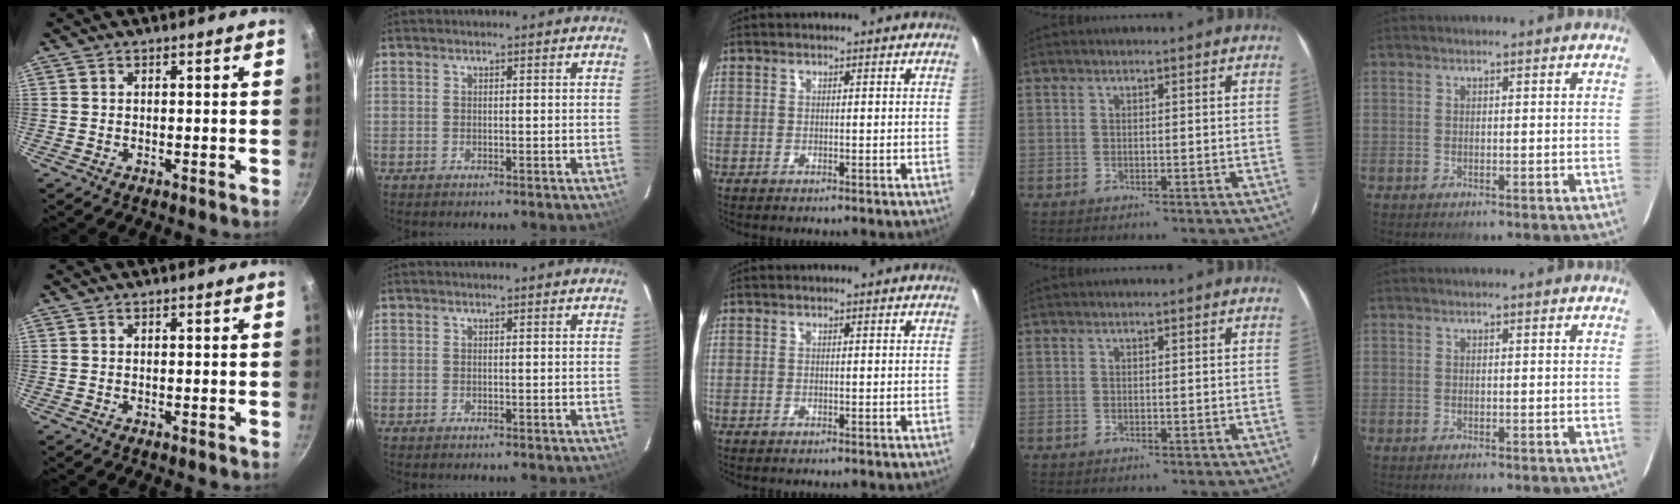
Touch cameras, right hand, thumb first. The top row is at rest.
{}